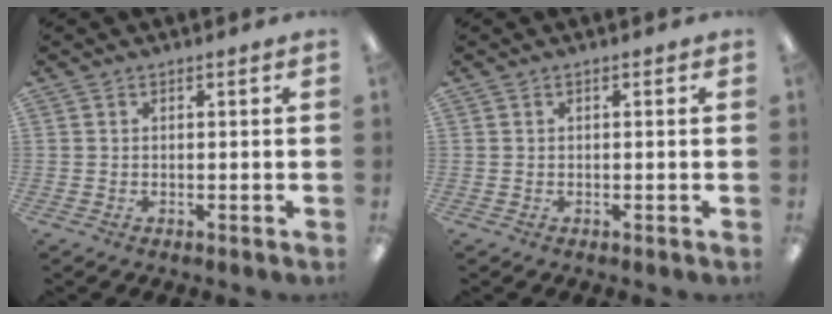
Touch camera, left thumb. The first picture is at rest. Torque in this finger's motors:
{"motor_torque": [-0.06, 0.00, -0.17, -0.04, 0.00]}